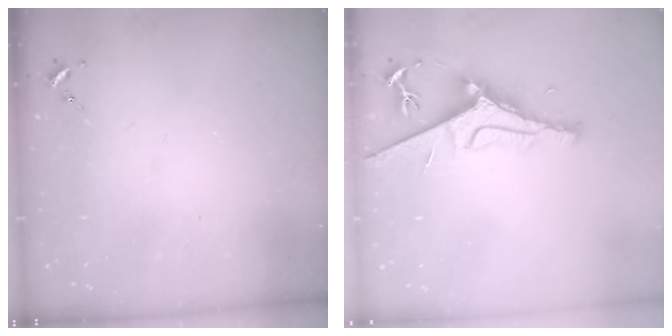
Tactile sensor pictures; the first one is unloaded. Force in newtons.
{"total": 8.0, "press": 8.0, "slide": 1.0}